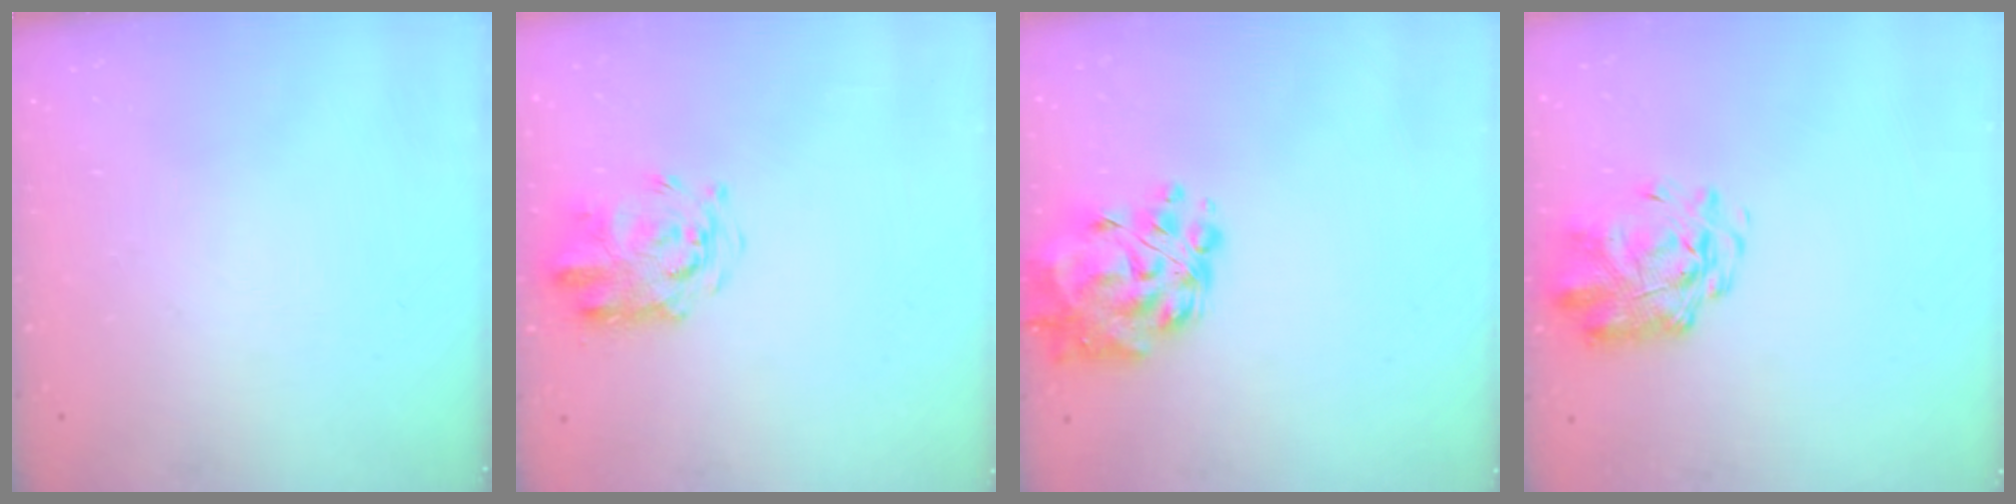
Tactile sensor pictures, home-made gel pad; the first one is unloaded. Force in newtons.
{"total": 4.1, "press": 4.0, "slide": 1.0}
{"total": 13.9, "press": 13.2, "slide": 4.5}
{"total": 2.9, "press": 2.8, "slide": 0.7}